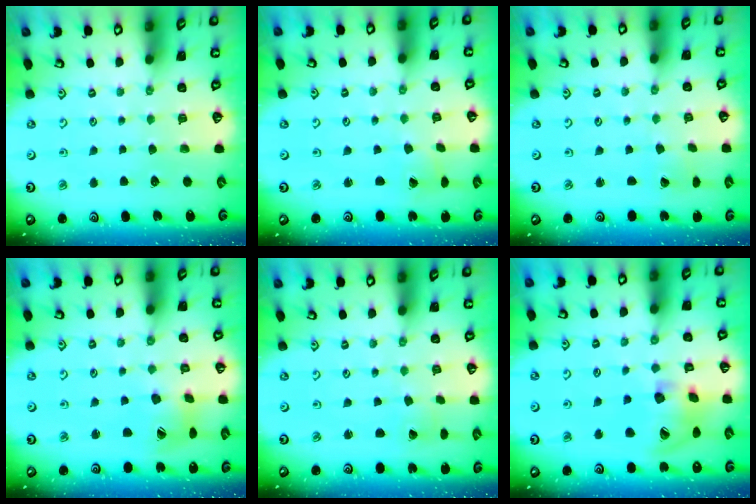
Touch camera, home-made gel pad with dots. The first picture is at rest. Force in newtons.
{"total": 1.1, "press": 1.1, "slide": 0.0}
{"total": 0.6, "press": 0.6, "slide": 0.1}
{"total": 8.8, "press": 8.8, "slide": 1.2}
{"total": 0.0}
{"total": 15.6, "press": 15.5, "slide": 2.3}